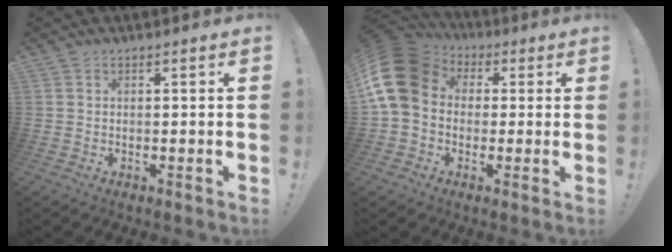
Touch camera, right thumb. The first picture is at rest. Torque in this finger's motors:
{"motor_torque": [2.62, 2.39, 0.40, -0.12, 0.41]}